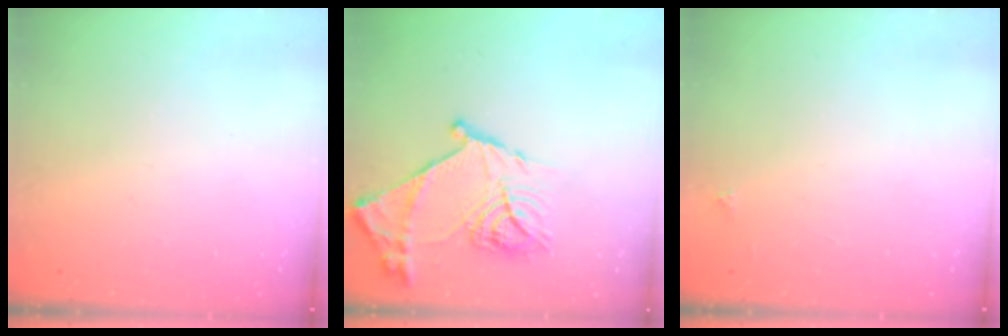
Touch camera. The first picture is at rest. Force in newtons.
{"total": 18.9, "press": 18.8, "slide": 1.8}
{"total": 2.0, "press": 2.0, "slide": 0.3}